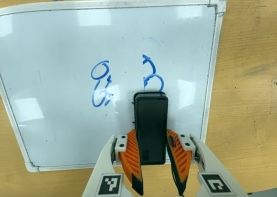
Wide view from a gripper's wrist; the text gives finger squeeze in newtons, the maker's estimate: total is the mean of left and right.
{"total": 7.9, "left": 6.3, "right": 9.4}